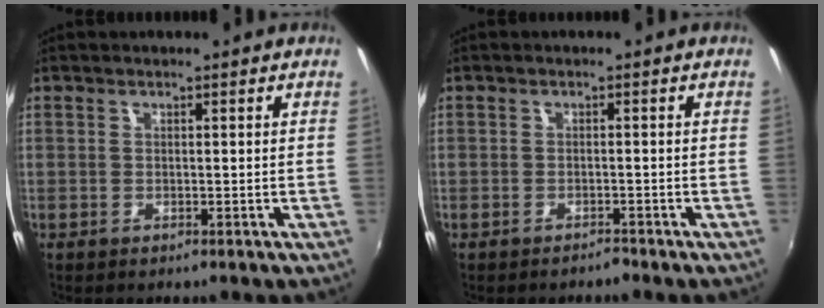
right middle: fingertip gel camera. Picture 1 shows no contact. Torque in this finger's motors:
{"motor_torque": [-0.04, 0.06, -0.02, 0.00]}